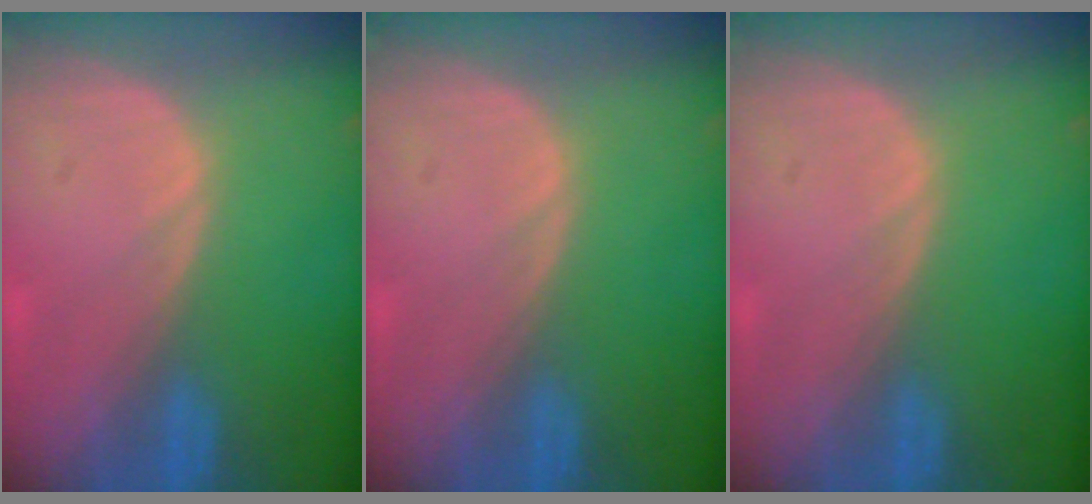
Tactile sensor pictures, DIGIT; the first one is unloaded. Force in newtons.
{"total": 0.0}
{"total": 0.0}